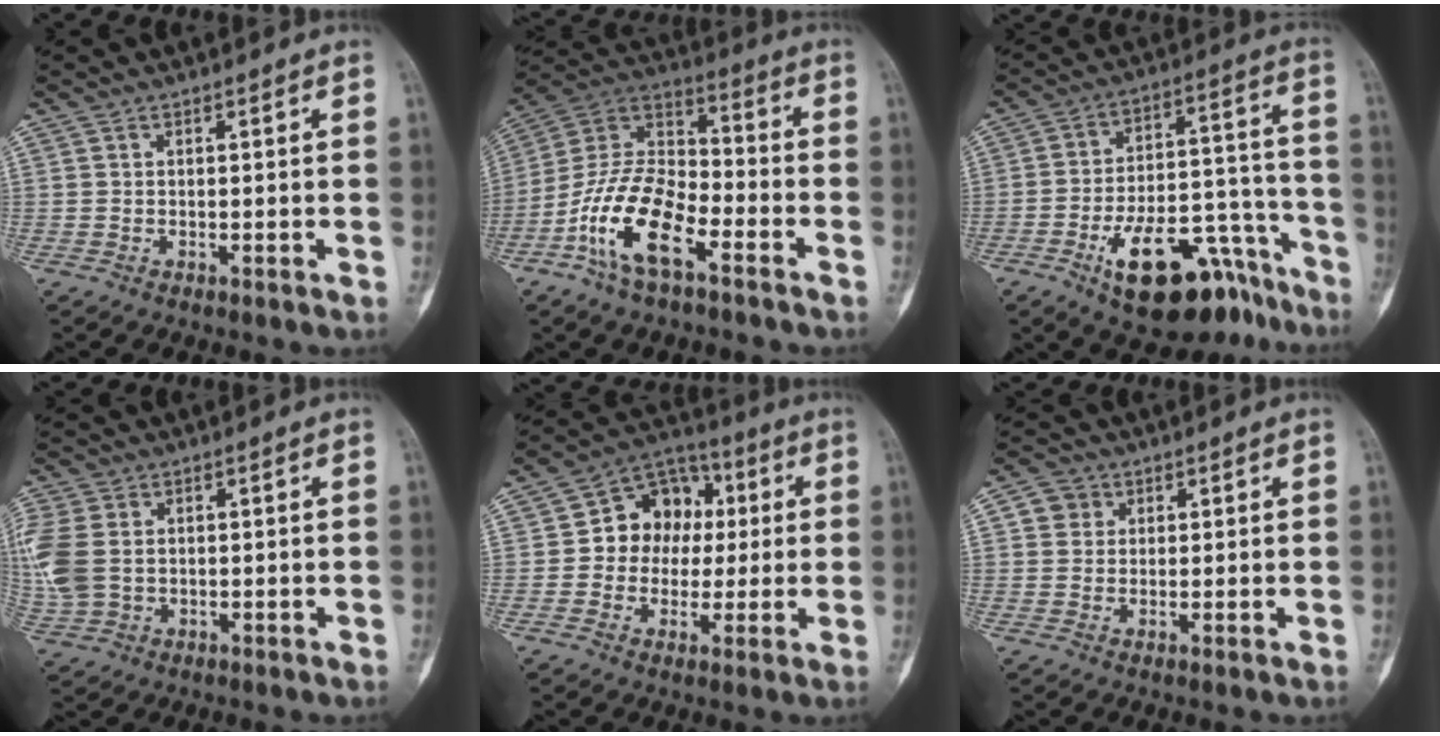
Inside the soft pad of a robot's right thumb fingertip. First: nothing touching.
{"total": 16.7, "force": [-8.2, 7.7, 12.3], "torque": [-0.231, 0.059, -0.161]}
{"total": 20.6, "force": [-12.7, 9.1, 13.5], "torque": [-0.167, 0.093, -0.193]}
{"total": 11.3, "force": [1.3, 8.3, 7.6], "torque": [-0.209, -0.001, 0.033]}
{"total": 12.0, "force": [1.1, 9.9, 6.8], "torque": [-0.054, 0.022, 0.006]}
{"total": 3.5, "force": [1.1, 3.2, 0.8], "torque": [0.007, -0.001, 0.013]}